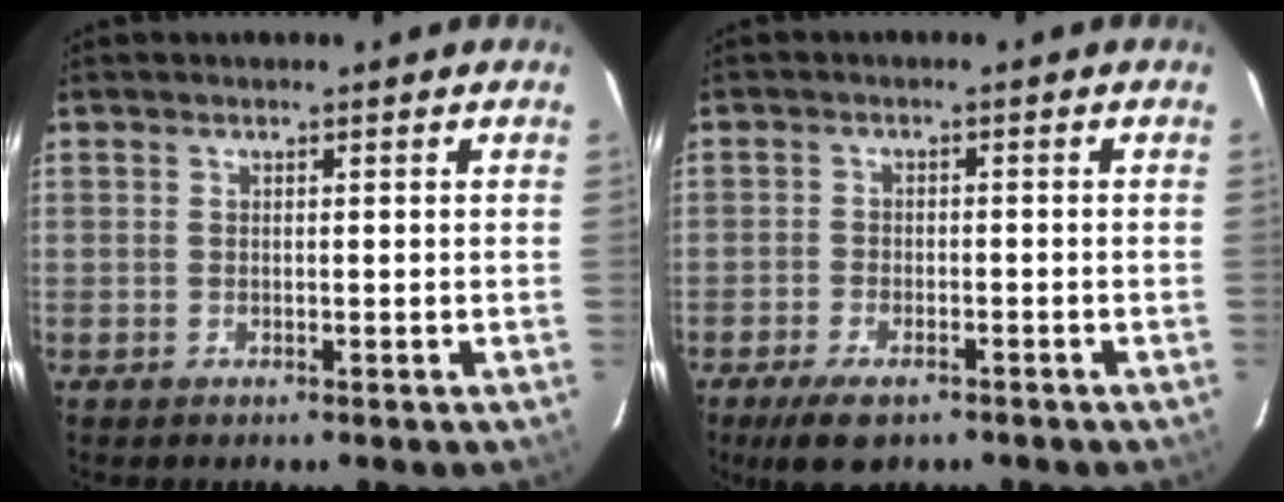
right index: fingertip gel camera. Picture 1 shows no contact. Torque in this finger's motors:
{"motor_torque": [0.59, -0.46, 0.12, 0.06]}